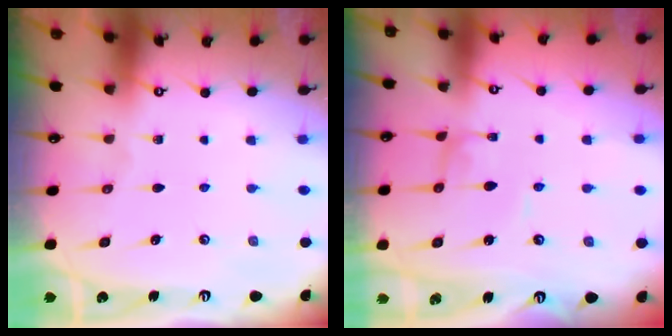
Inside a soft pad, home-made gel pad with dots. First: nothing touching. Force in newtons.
{"total": 2.2, "press": 2.2, "slide": 0.1}